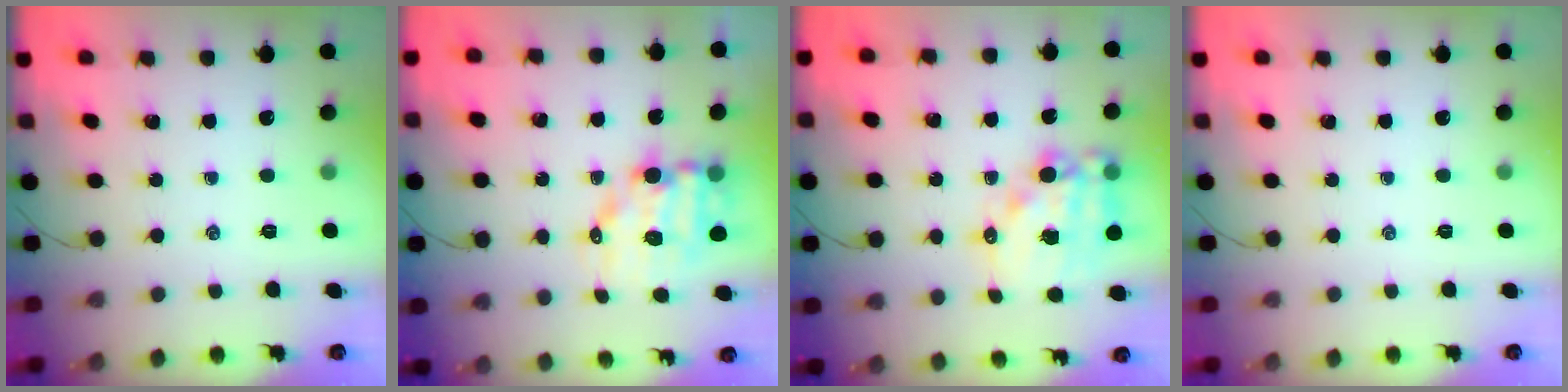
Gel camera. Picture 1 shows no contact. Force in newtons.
{"total": 9.5, "press": 9.2, "slide": 2.4}
{"total": 15.3, "press": 14.9, "slide": 3.6}
{"total": 0.0}